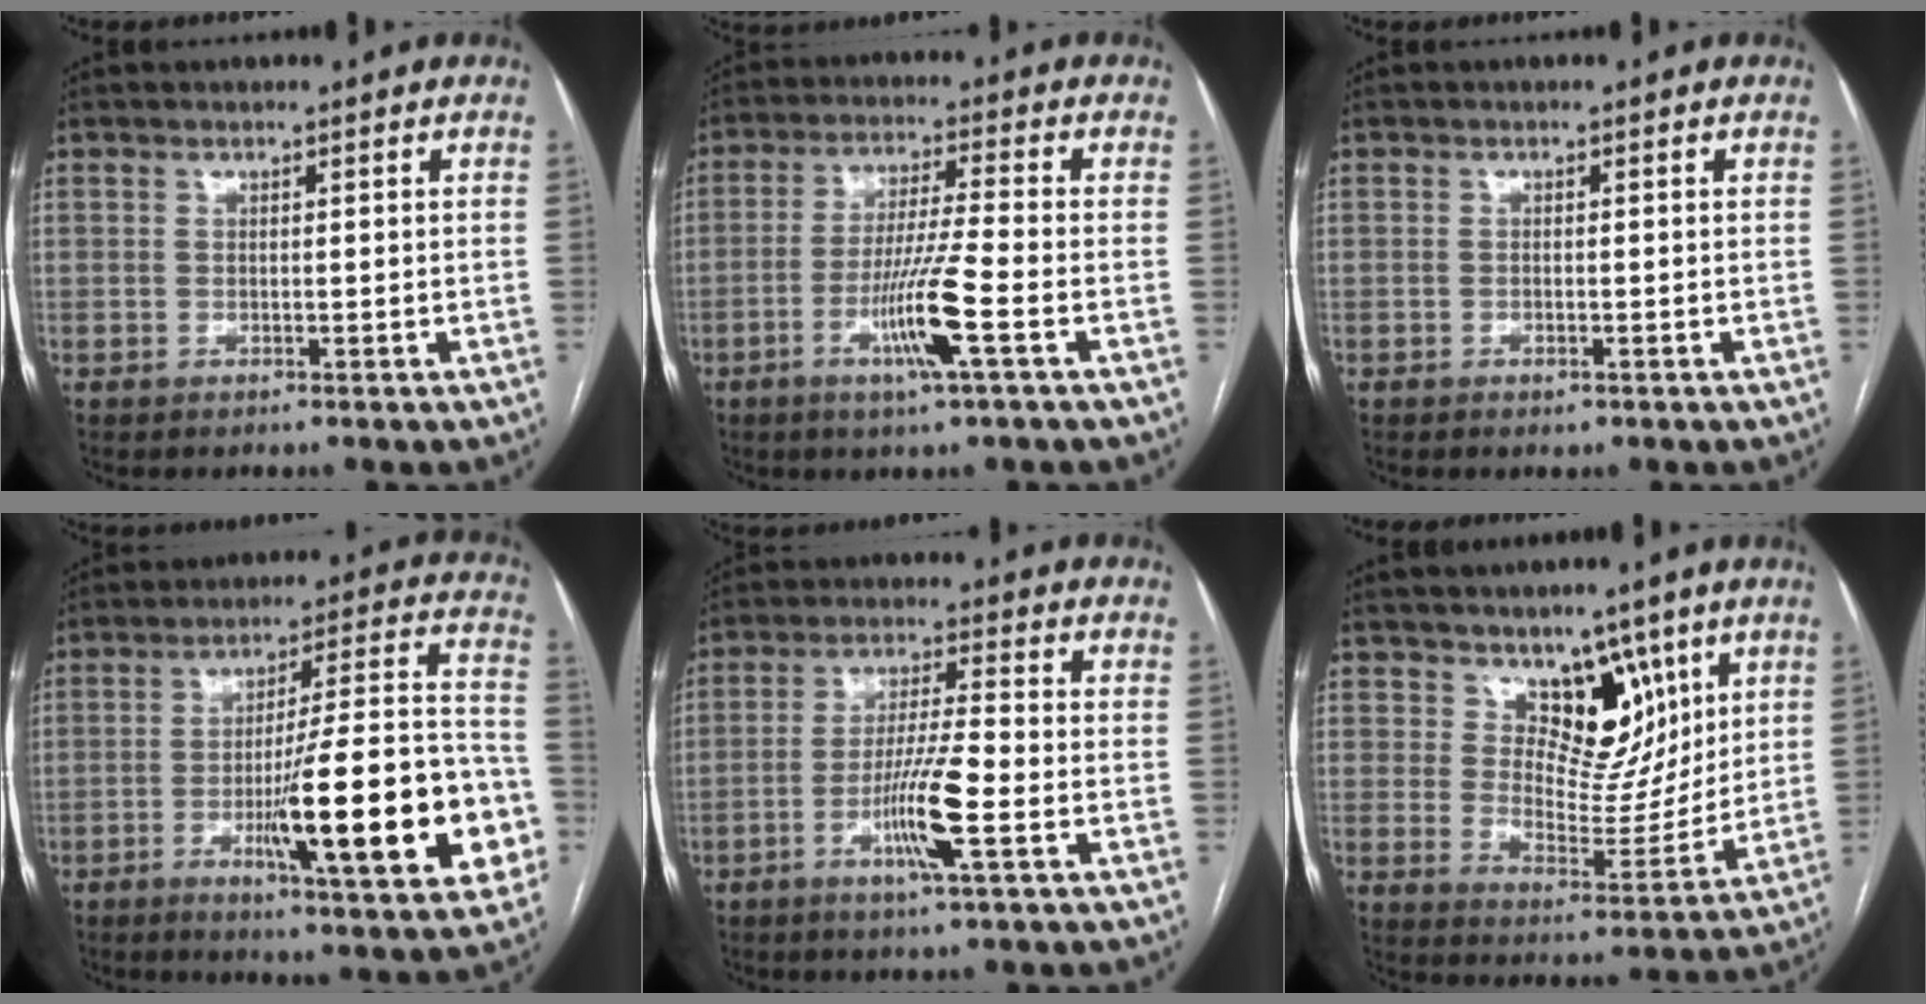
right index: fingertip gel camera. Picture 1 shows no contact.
{"total": 9.2, "force": [-3.5, -0.7, 8.5], "torque": [-0.162, -0.011, -0.068]}
{"total": 0.9, "force": [-0.6, 0.4, 0.6], "torque": [-0.011, -0.001, -0.004]}
{"total": 22.3, "force": [-6.7, 2.8, 21.1], "torque": [-0.267, 0.006, -0.093]}
{"total": 8.8, "force": [-3.2, -0.1, 8.2], "torque": [-0.155, -0.007, -0.061]}
{"total": 8.9, "force": [5.5, 5.2, 4.7], "torque": [-0.061, -0.006, 0.098]}